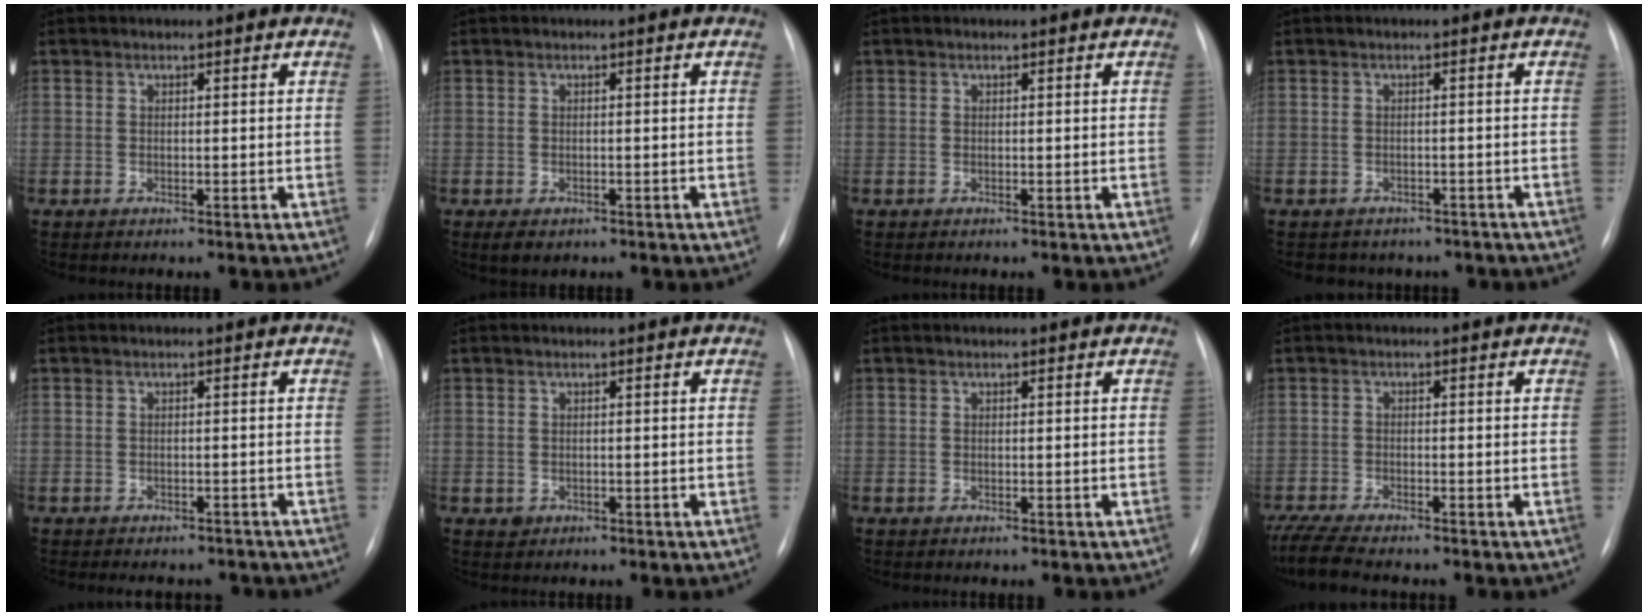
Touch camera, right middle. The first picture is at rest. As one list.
[{"total": 2.7, "force": [-1.7, 1.7, 1.4], "torque": [-0.017, -0.002, -0.016]}, {"total": 0.0}, {"total": 6.3, "force": [-5.3, 3.4, 0.7], "torque": [-0.005, 0.012, -0.054]}, {"total": 7.4, "force": [-6.6, 2.7, 1.8], "torque": [-0.019, 0.009, -0.071]}, {"total": 1.1, "force": [-0.4, 1.0, 0.1], "torque": [0.000, 0.003, -0.004]}, {"total": 0.0}, {"total": 8.4, "force": [-7.3, 1.2, 4.1], "torque": [-0.080, -0.017, -0.125]}]